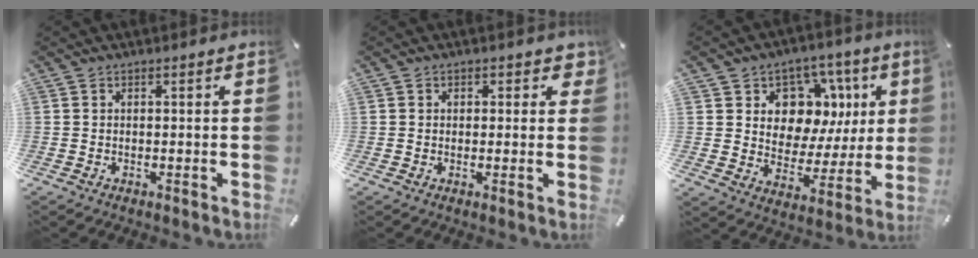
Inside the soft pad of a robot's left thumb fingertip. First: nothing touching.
{"total": 2.1, "force": [0.4, 1.8, 1.0], "torque": [0.004, -0.003, 0.000]}
{"total": 10.6, "force": [4.3, 8.8, 4.1], "torque": [-0.056, -0.048, 0.081]}